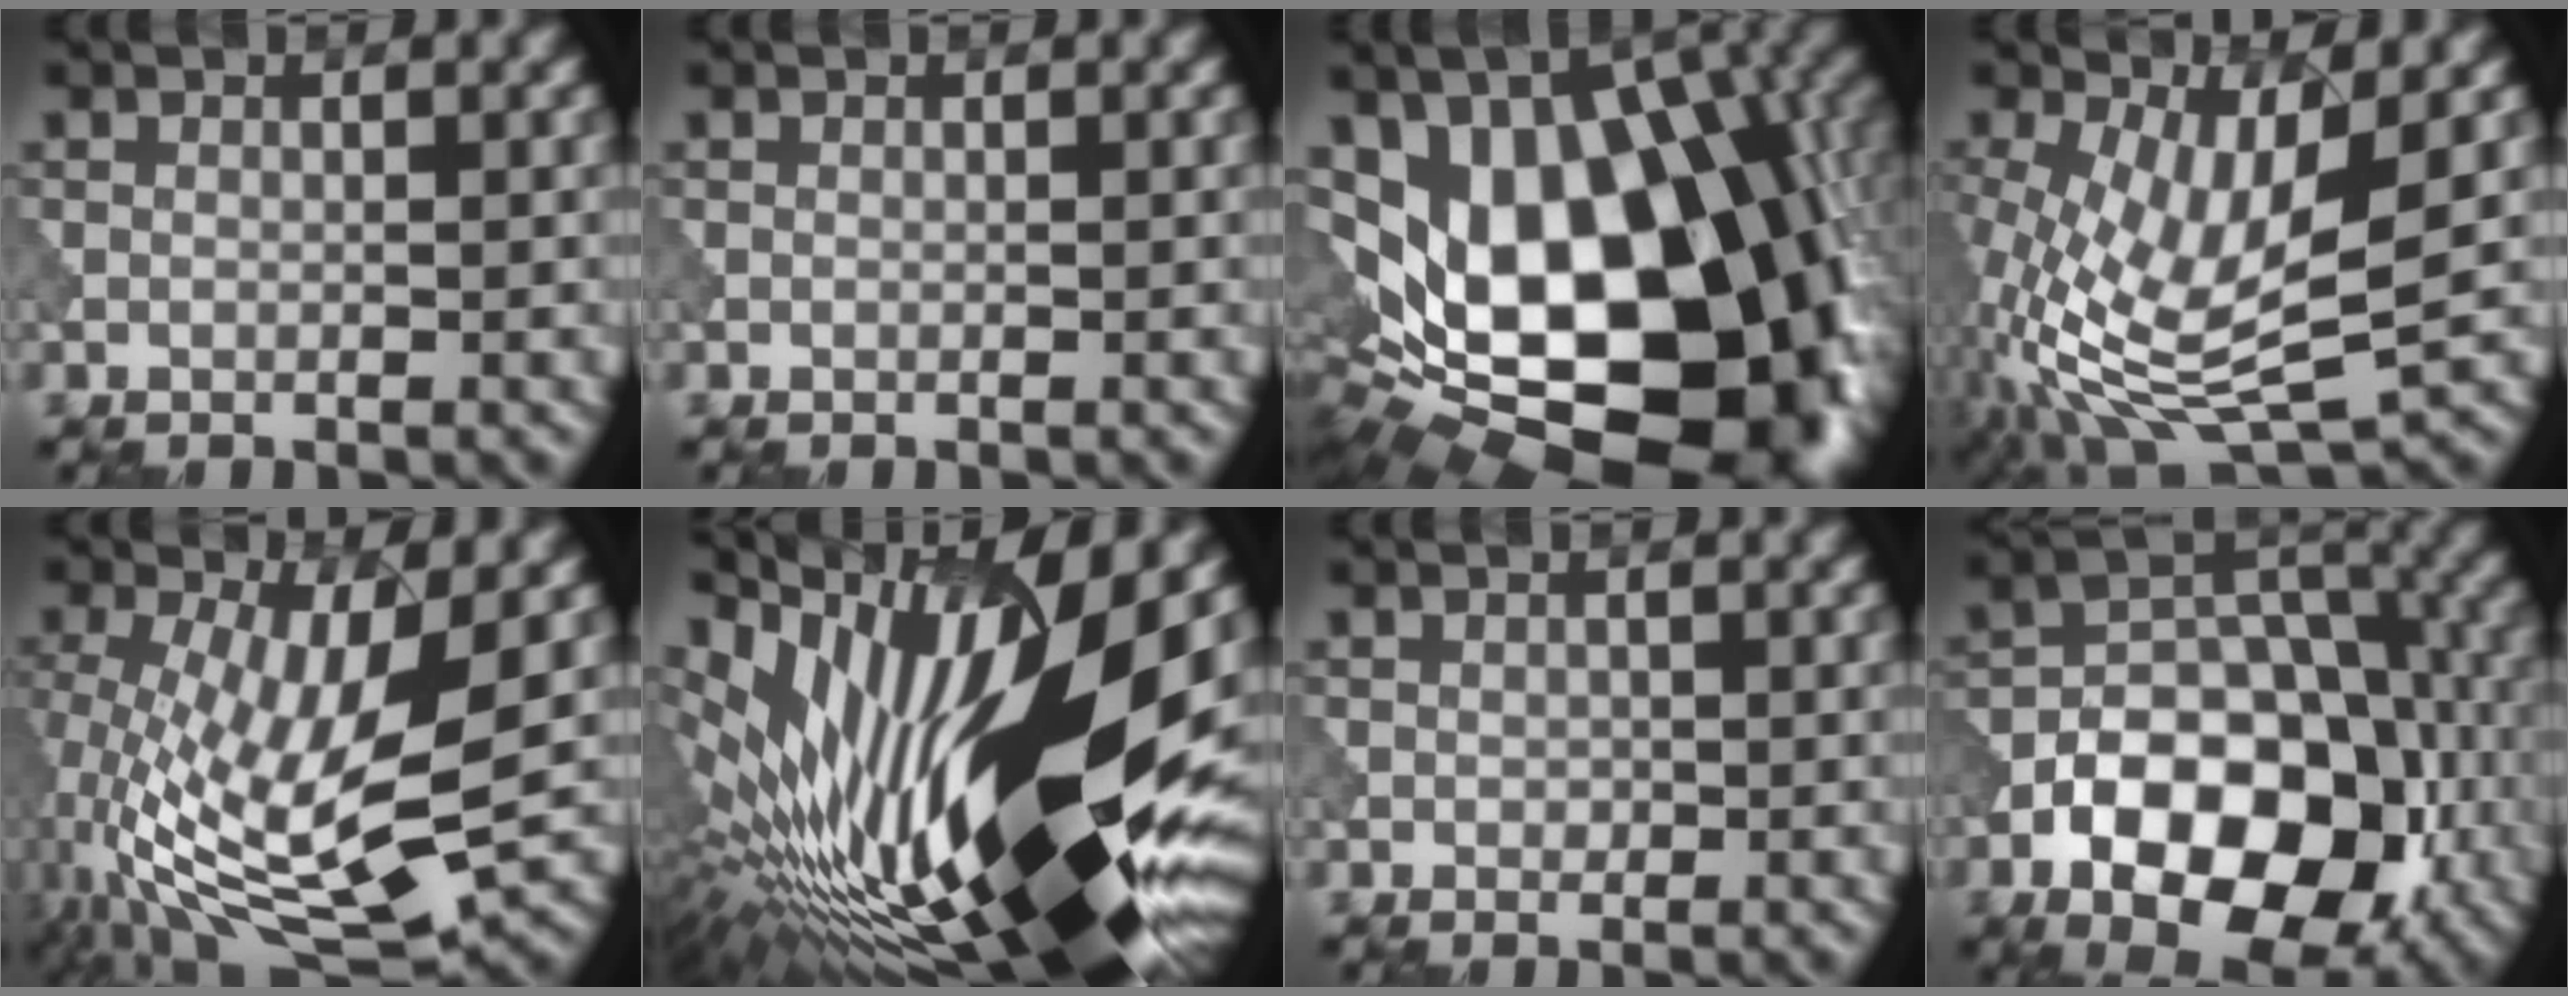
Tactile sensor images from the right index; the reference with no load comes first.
{"total": 0.0}
{"total": 20.7, "force": [-1.8, 12.8, 16.3], "torque": [-0.279, -0.024, 0.000]}
{"total": 9.6, "force": [-1.1, 4.0, 8.7], "torque": [-0.189, -0.021, -0.019]}
{"total": 12.4, "force": [-2.2, 4.2, 11.5], "torque": [-0.235, -0.030, -0.032]}
{"total": 19.6, "force": [2.6, 7.3, 18.0], "torque": [-0.312, -0.001, 0.032]}
{"total": 0.6, "force": [0.0, 0.5, 0.3], "torque": [-0.004, -0.003, -0.001]}
{"total": 13.0, "force": [-5.3, 7.9, 8.9], "torque": [-0.145, -0.007, -0.094]}